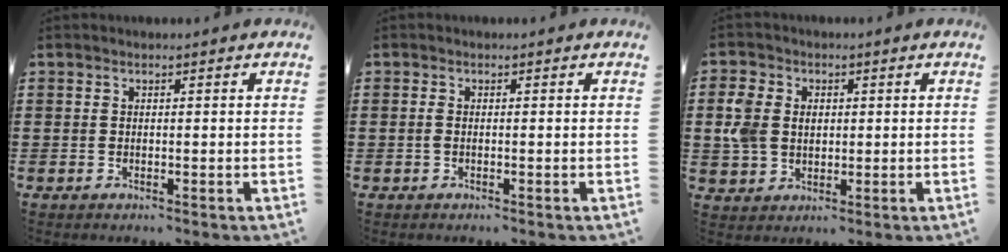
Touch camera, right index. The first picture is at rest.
{"total": 0.9, "force": [-0.3, 0.3, 0.8], "torque": [-0.024, -0.005, -0.006]}
{"total": 5.3, "force": [0.7, 4.4, 3.0], "torque": [-0.090, 0.008, 0.005]}